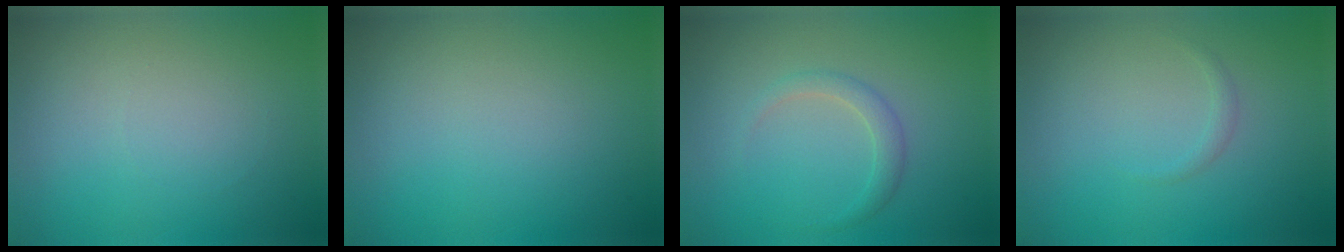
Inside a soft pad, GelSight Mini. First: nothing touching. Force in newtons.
{"total": 0.0}
{"total": 1.6, "press": 1.6, "slide": 0.1}
{"total": 0.6, "press": 0.6, "slide": 0.0}